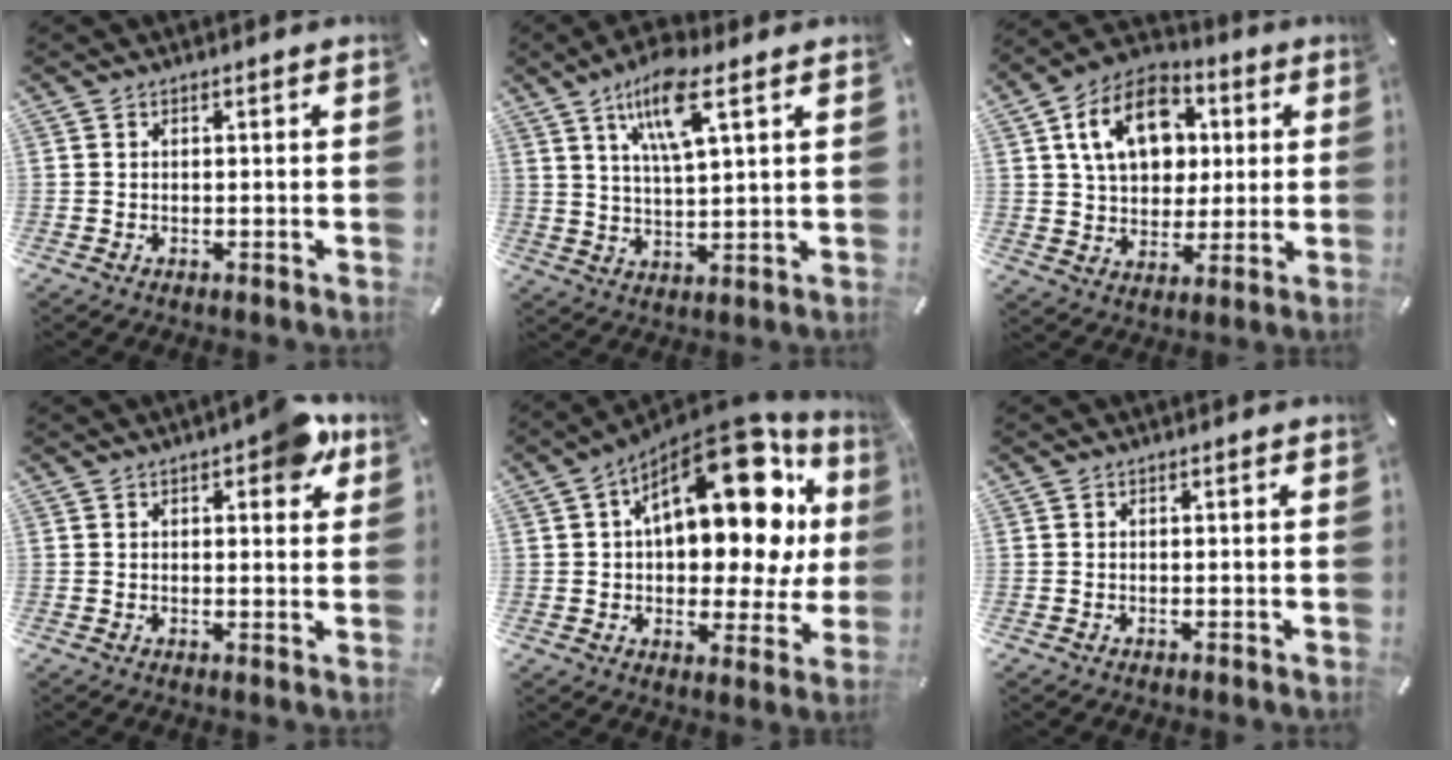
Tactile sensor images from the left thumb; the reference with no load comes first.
{"total": 11.3, "force": [6.4, 3.1, 8.7], "torque": [-0.165, -0.007, 0.111]}
{"total": 15.5, "force": [4.4, 11.8, 9.1], "torque": [-0.154, 0.007, 0.083]}
{"total": 6.5, "force": [2.8, 3.1, 4.9], "torque": [-0.055, -0.006, 0.039]}
{"total": 24.5, "force": [9.9, 11.9, 18.9], "torque": [-0.279, -0.072, 0.157]}
{"total": 0.0}